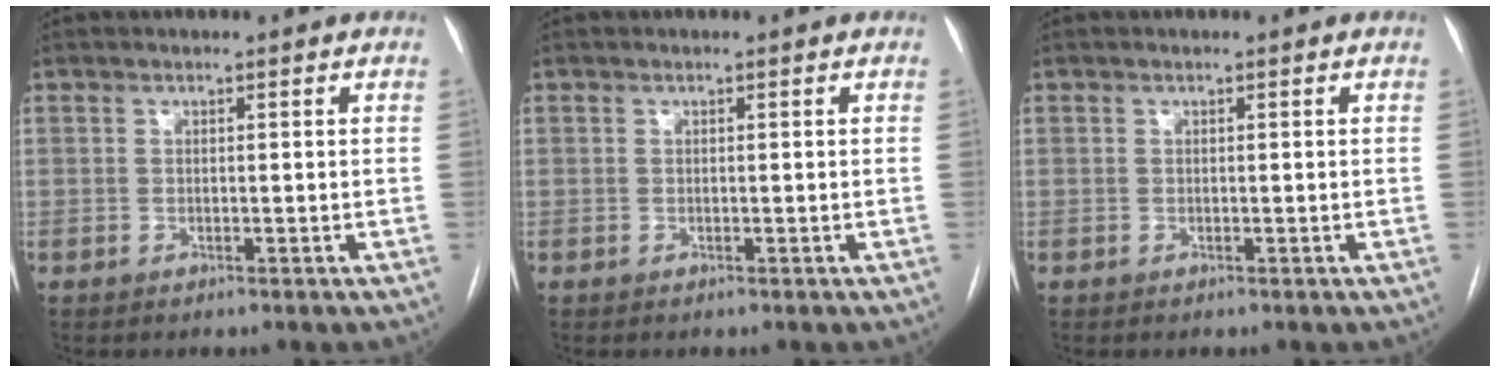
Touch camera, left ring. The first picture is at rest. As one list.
[{"total": 0.0}, {"total": 0.0}]